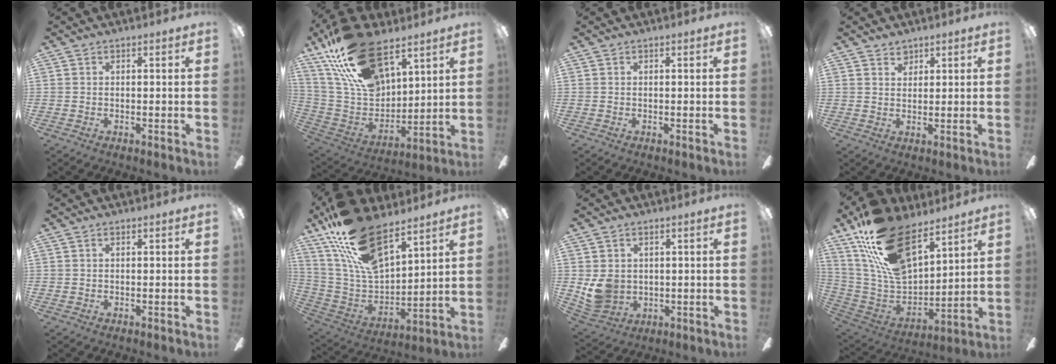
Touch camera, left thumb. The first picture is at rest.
{"total": 24.7, "force": [15.9, 12.4, 14.3], "torque": [-0.282, -0.078, 0.292]}
{"total": 0.0}
{"total": 2.6, "force": [2.1, 1.6, 0.4], "torque": [0.006, -0.009, 0.036]}
{"total": 0.0}
{"total": 21.4, "force": [14.5, 8.8, 13.0], "torque": [-0.261, -0.085, 0.262]}
{"total": 7.2, "force": [0.8, 6.3, 3.3], "torque": [-0.073, 0.004, 0.020]}
{"total": 22.9, "force": [14.5, 11.1, 13.9], "torque": [-0.276, -0.088, 0.262]}